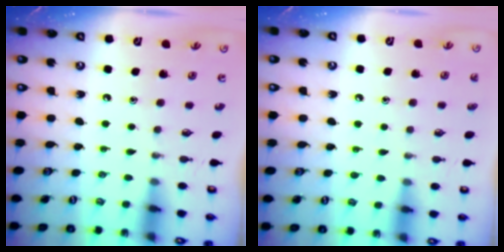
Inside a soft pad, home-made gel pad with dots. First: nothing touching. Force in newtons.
{"total": 3.9, "press": 3.7, "slide": 0.9}